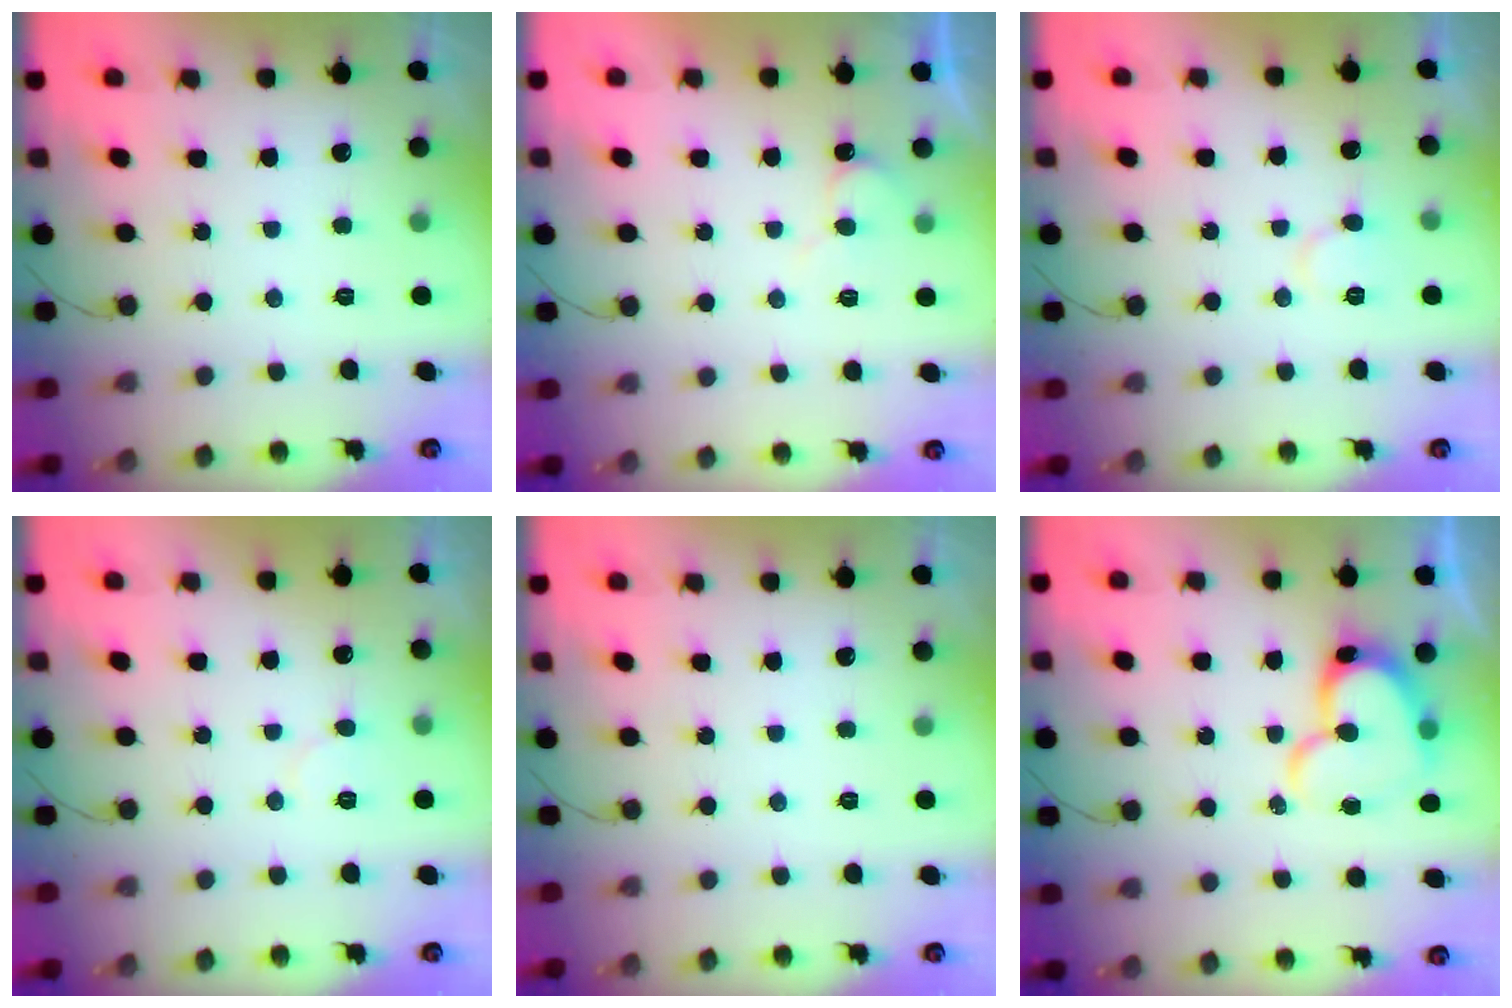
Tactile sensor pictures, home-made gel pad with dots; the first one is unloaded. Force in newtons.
{"total": 5.4, "press": 5.4, "slide": 0.5}
{"total": 6.4, "press": 6.4, "slide": 0.4}
{"total": 4.6, "press": 4.6, "slide": 0.5}
{"total": 0.0}
{"total": 14.9, "press": 14.8, "slide": 1.5}